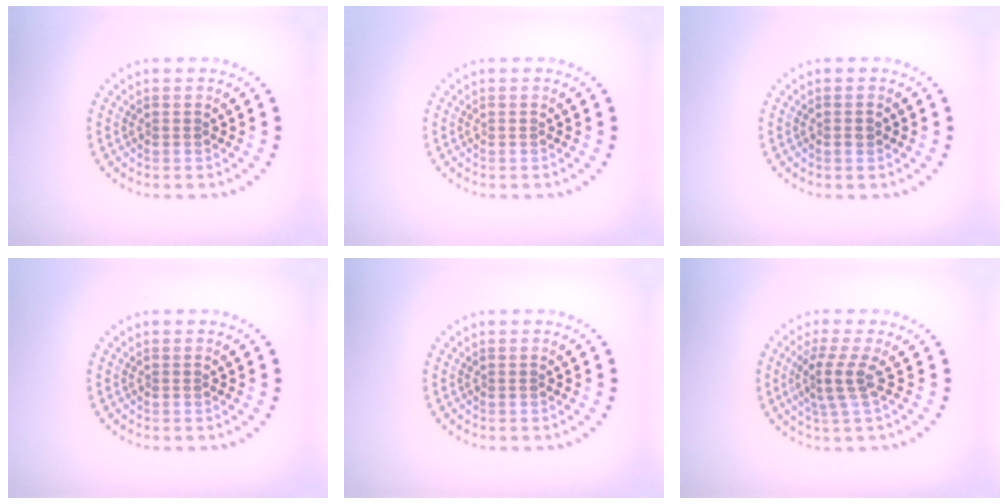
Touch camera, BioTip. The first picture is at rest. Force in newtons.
{"total": 0.0}
{"total": 0.7, "press": 0.7, "slide": 0.1}
{"total": 0.0}
{"total": 0.0}
{"total": 2.8, "press": 2.0, "slide": 2.0}